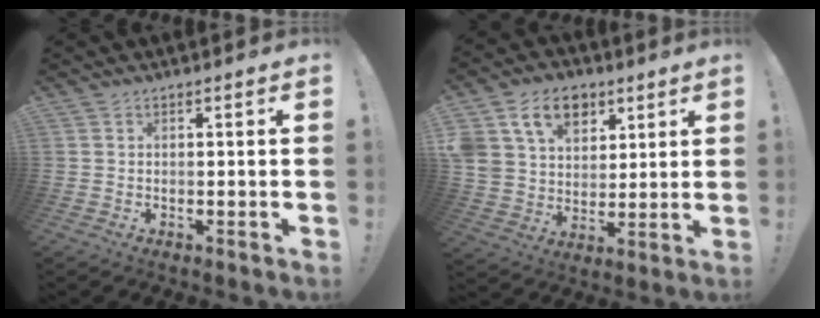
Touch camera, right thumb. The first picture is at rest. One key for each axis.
{"total": 15.9, "fx": 8.0, "fy": 11.3, "fz": 7.9, "tx": -0.128, "ty": -0.026, "tz": 0.153}